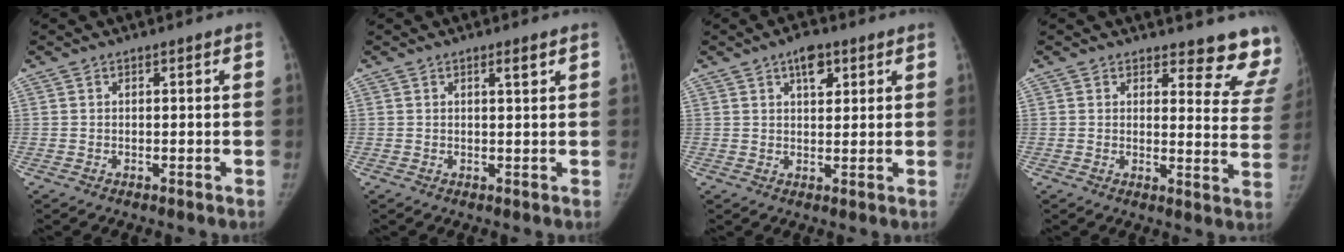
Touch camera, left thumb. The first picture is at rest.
{"total": 1.7, "force": [1.0, 0.2, 1.3], "torque": [-0.019, -0.006, 0.017]}
{"total": 4.9, "force": [2.6, 2.5, 3.2], "torque": [-0.030, -0.008, 0.038]}
{"total": 12.6, "force": [11.9, 3.5, 2.3], "torque": [0.025, -0.115, 0.104]}